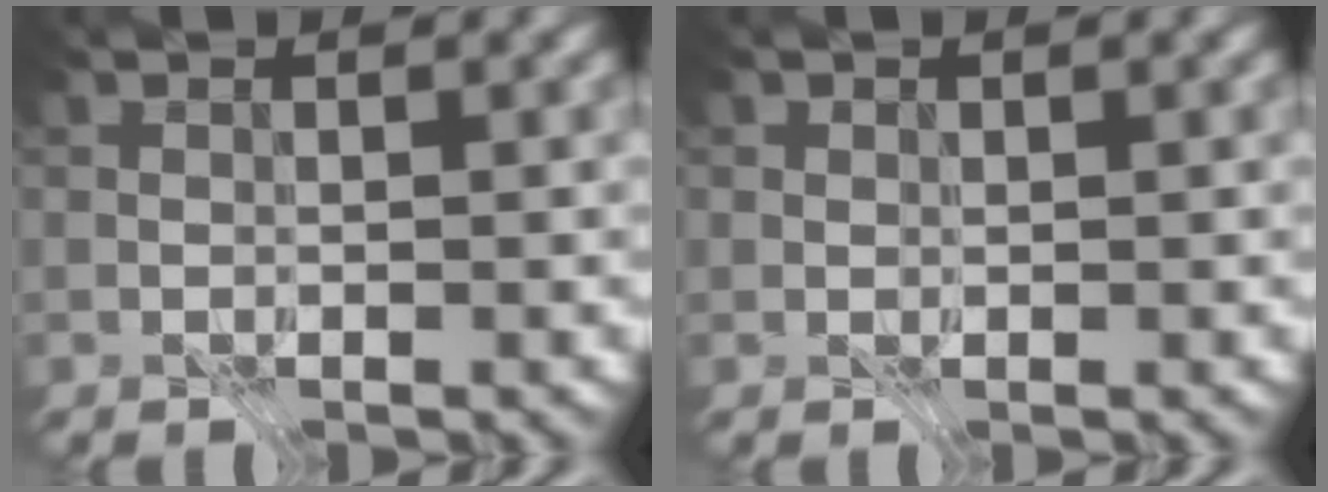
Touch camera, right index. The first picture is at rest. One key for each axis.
{"total": 0.6, "fx": 0.3, "fy": 0.5, "fz": 0.0, "tx": 0.000, "ty": -0.002, "tz": 0.010}